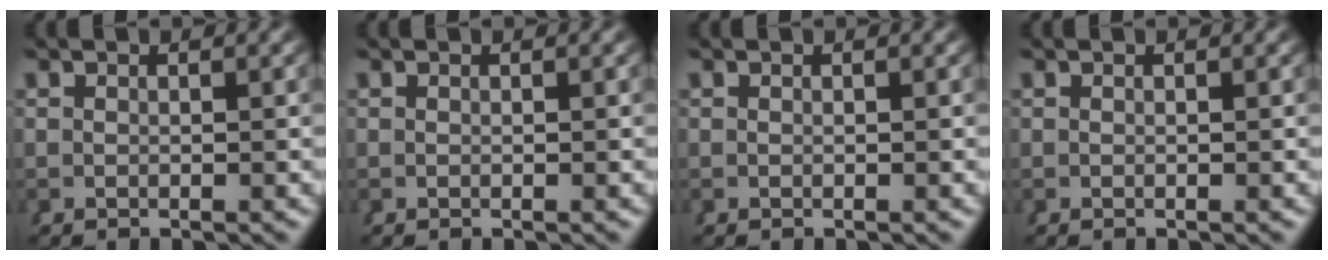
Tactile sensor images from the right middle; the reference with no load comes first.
{"total": 0.0}
{"total": 0.0}
{"total": 0.0}